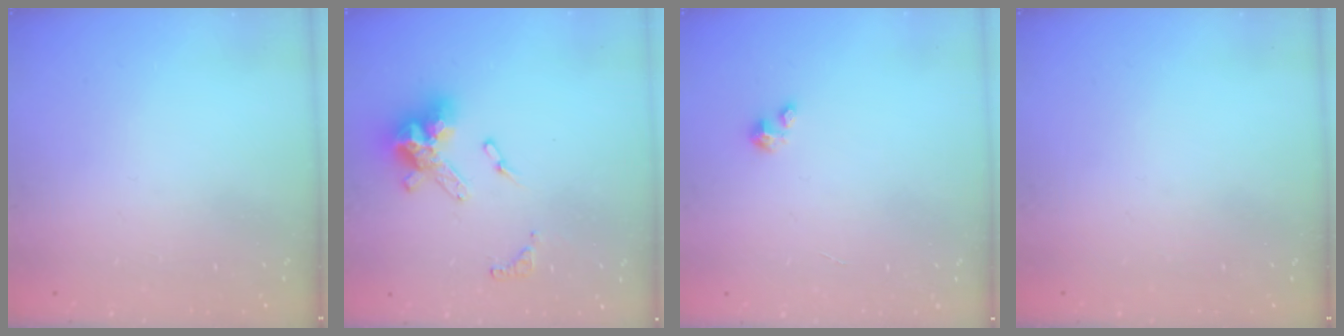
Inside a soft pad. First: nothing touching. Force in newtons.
{"total": 14.1, "press": 14.1, "slide": 0.9}
{"total": 0.6, "press": 0.6, "slide": 0.3}
{"total": 0.0}